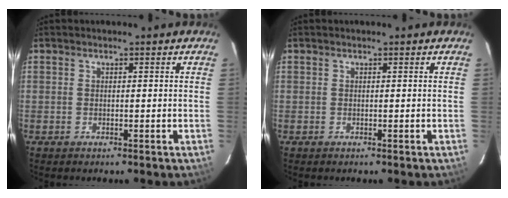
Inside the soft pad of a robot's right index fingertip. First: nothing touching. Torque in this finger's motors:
{"motor_torque": [-0.03, -0.03, 0.04, 0.01]}